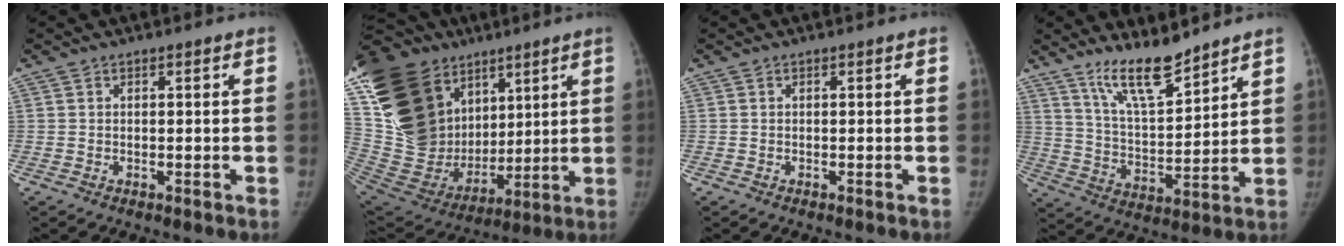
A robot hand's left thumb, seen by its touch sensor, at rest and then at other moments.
{"total": 32.2, "force": [14.2, 22.2, 18.4], "torque": [-0.370, 0.015, 0.282]}
{"total": 0.0}
{"total": 11.9, "force": [9.6, 2.7, 6.5], "torque": [-0.099, -0.070, 0.182]}